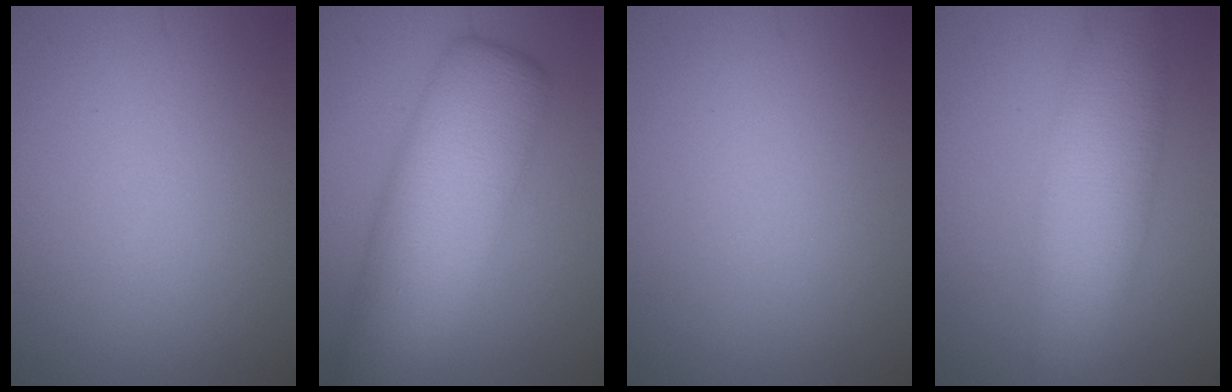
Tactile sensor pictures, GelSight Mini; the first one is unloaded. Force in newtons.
{"total": 10.2, "press": 10.2, "slide": 0.2}
{"total": 0.0}
{"total": 7.5, "press": 7.5, "slide": 0.5}